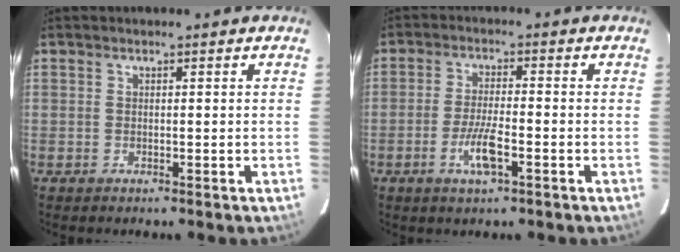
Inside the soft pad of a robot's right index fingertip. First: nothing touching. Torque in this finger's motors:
{"motor_torque": [0.76, -0.32, 0.16, 0.06]}